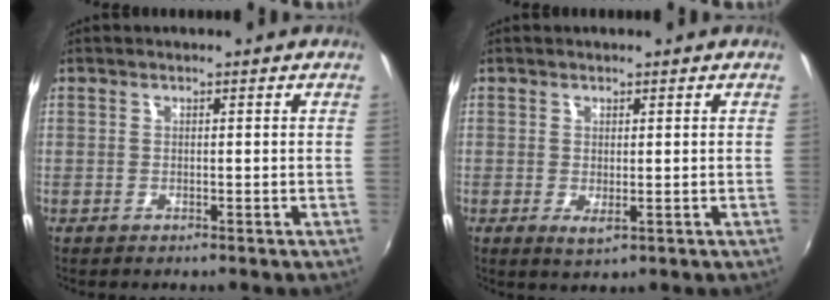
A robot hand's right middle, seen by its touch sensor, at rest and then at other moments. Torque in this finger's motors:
{"motor_torque": [-0.79, -0.59, -0.17, -0.03]}